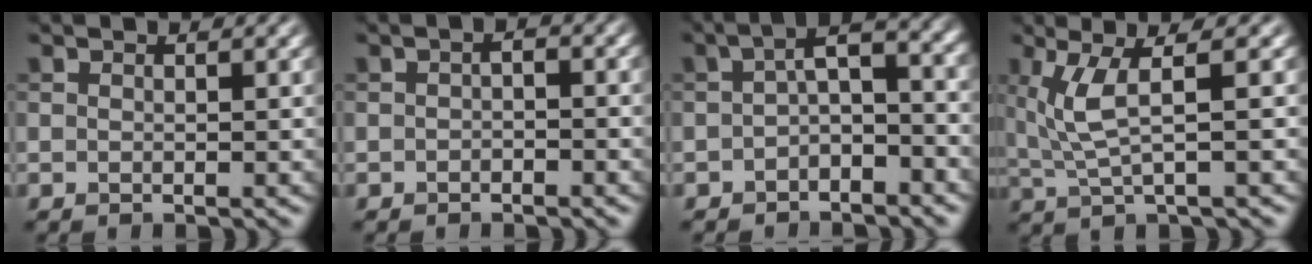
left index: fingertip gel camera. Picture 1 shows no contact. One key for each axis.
{"total": 1.0, "fx": -0.6, "fy": 0.4, "fz": 0.7, "tx": -0.015, "ty": 0.005, "tz": -0.012}
{"total": 4.3, "fx": -1.2, "fy": 1.8, "fz": 3.7, "tx": -0.056, "ty": 0.014, "tz": -0.032}
{"total": 4.0, "fx": 0.9, "fy": 0.7, "fz": 3.8, "tx": -0.093, "ty": 0.003, "tz": 0.021}